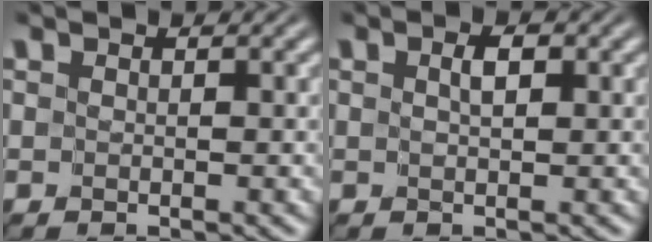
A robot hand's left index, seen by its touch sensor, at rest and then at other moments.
{"total": 1.2, "force": [0.4, 0.5, 1.1], "torque": [-0.018, 0.000, 0.007]}